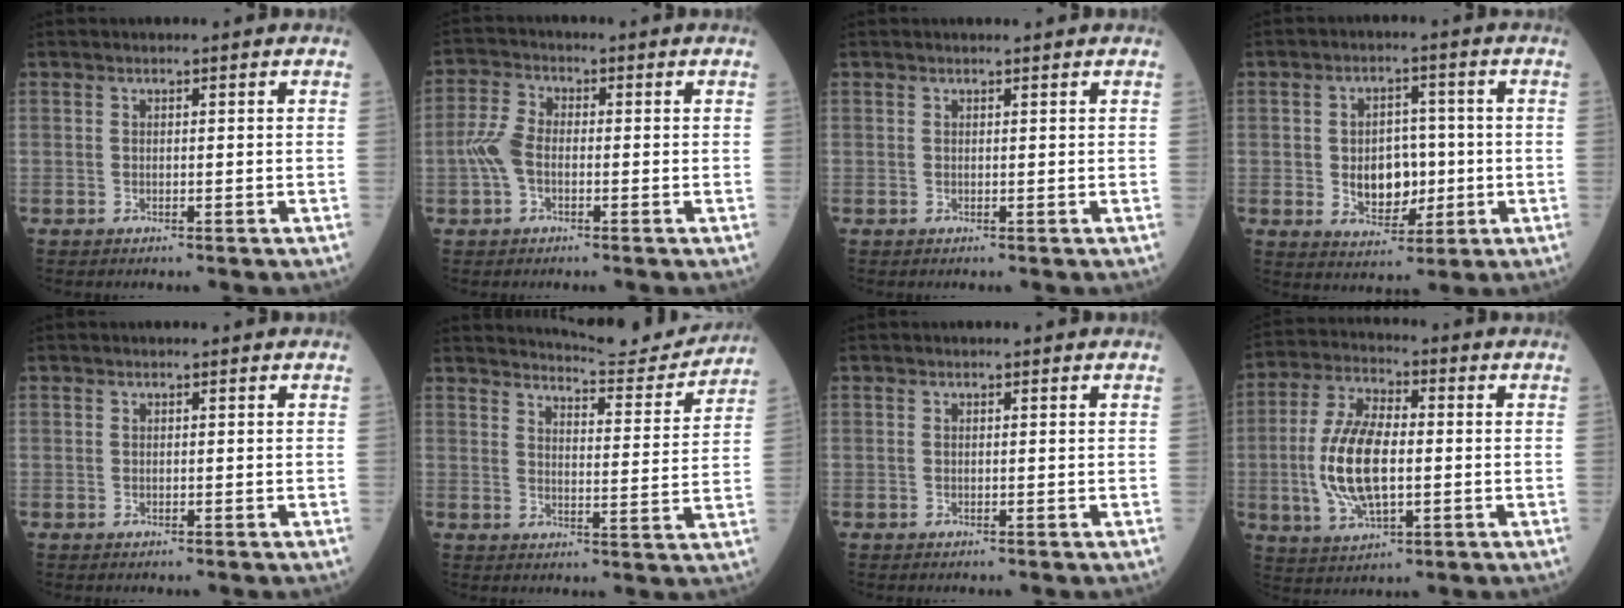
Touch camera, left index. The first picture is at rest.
{"total": 4.8, "force": [-1.2, 2.7, 3.7], "torque": [-0.097, 0.010, -0.030]}
{"total": 0.6, "force": [0.5, -0.1, 0.0], "torque": [-0.005, -0.002, 0.009]}
{"total": 7.3, "force": [-0.8, 4.8, 5.4], "torque": [-0.088, 0.004, -0.004]}
{"total": 0.0}
{"total": 11.0, "force": [11.0, 0.0, 1.0], "torque": [-0.019, -0.028, 0.141]}
{"total": 0.0}
{"total": 12.2, "force": [-1.1, 4.9, 11.1], "torque": [-0.239, 0.005, -0.017]}